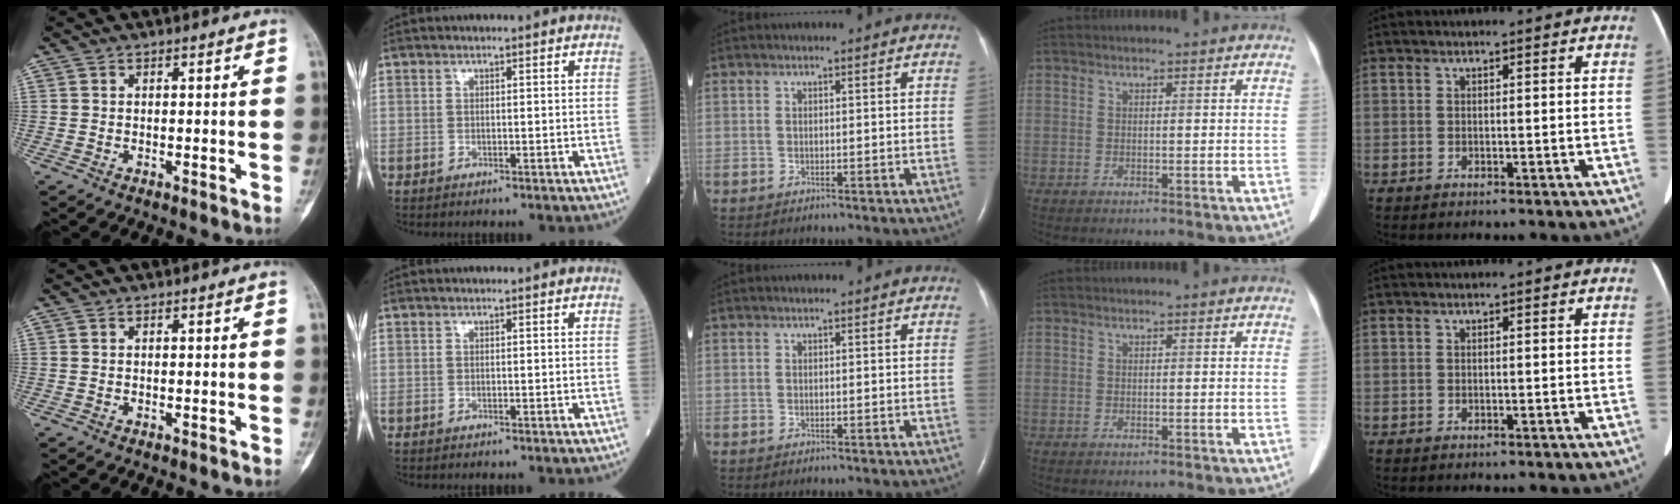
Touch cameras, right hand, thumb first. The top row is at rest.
{}